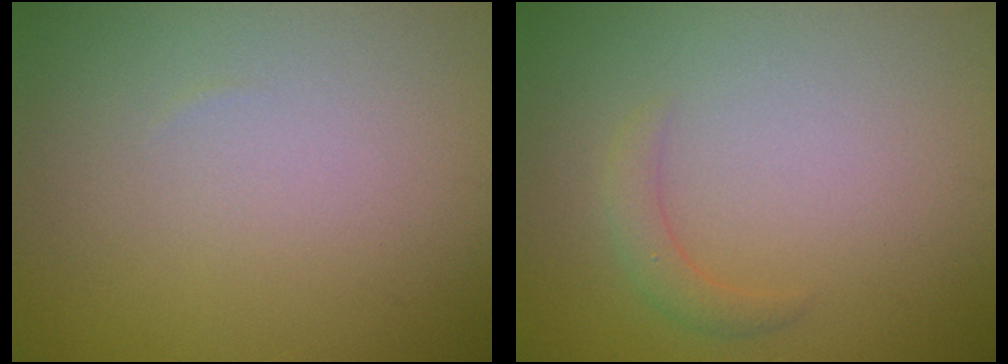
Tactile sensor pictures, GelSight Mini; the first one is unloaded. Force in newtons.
{"total": 1.6, "press": 1.6, "slide": 0.0}